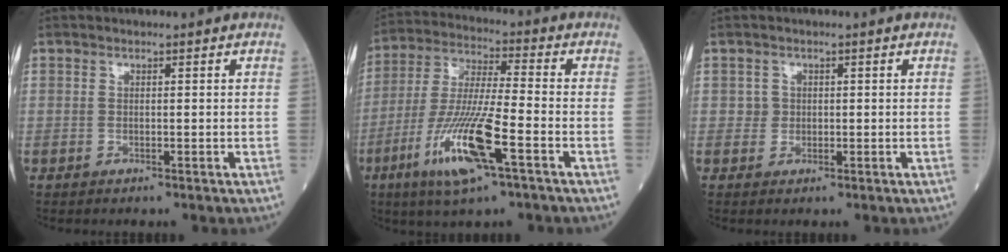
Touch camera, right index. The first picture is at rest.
{"total": 13.7, "force": [-6.0, 1.0, 12.3], "torque": [-0.256, -0.019, -0.109]}
{"total": 1.2, "force": [0.1, 1.2, 0.0], "torque": [0.007, 0.006, 0.003]}